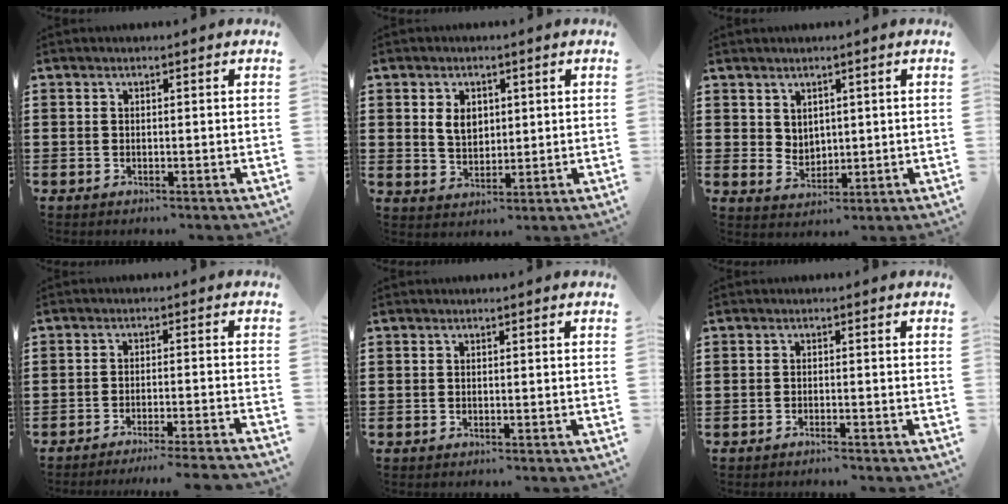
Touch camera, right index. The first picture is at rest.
{"total": 4.2, "force": [1.1, 3.1, 2.7], "torque": [-0.055, 0.009, 0.017]}
{"total": 3.3, "force": [2.4, 2.3, 0.3], "torque": [-0.016, 0.006, 0.046]}
{"total": 3.3, "force": [-3.1, -0.7, 0.9], "torque": [-0.016, -0.006, -0.063]}
{"total": 0.0}
{"total": 1.0, "force": [-1.0, -0.2, 0.2], "torque": [-0.006, -0.003, -0.020]}